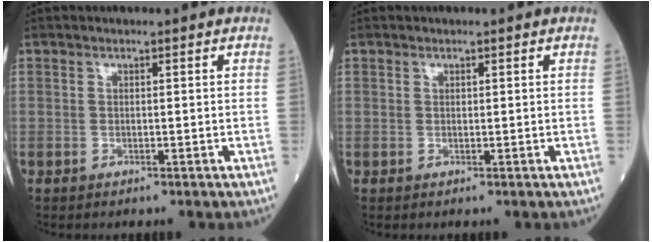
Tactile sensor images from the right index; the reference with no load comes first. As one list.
[{"total": 0.0}]